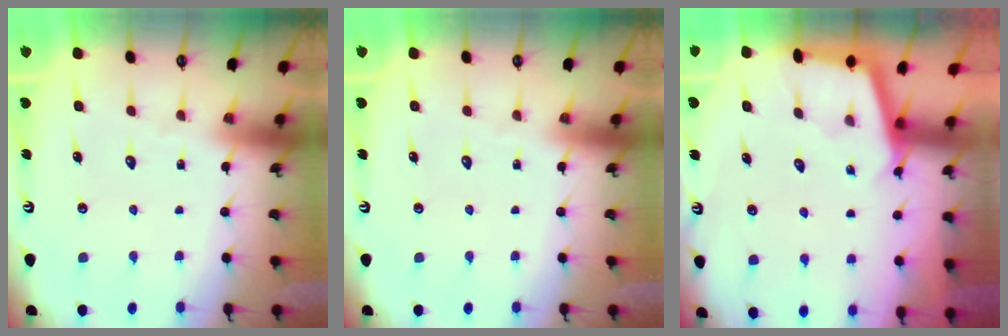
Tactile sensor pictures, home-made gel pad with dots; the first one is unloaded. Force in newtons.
{"total": 0.0}
{"total": 2.4, "press": 2.4, "slide": 0.2}